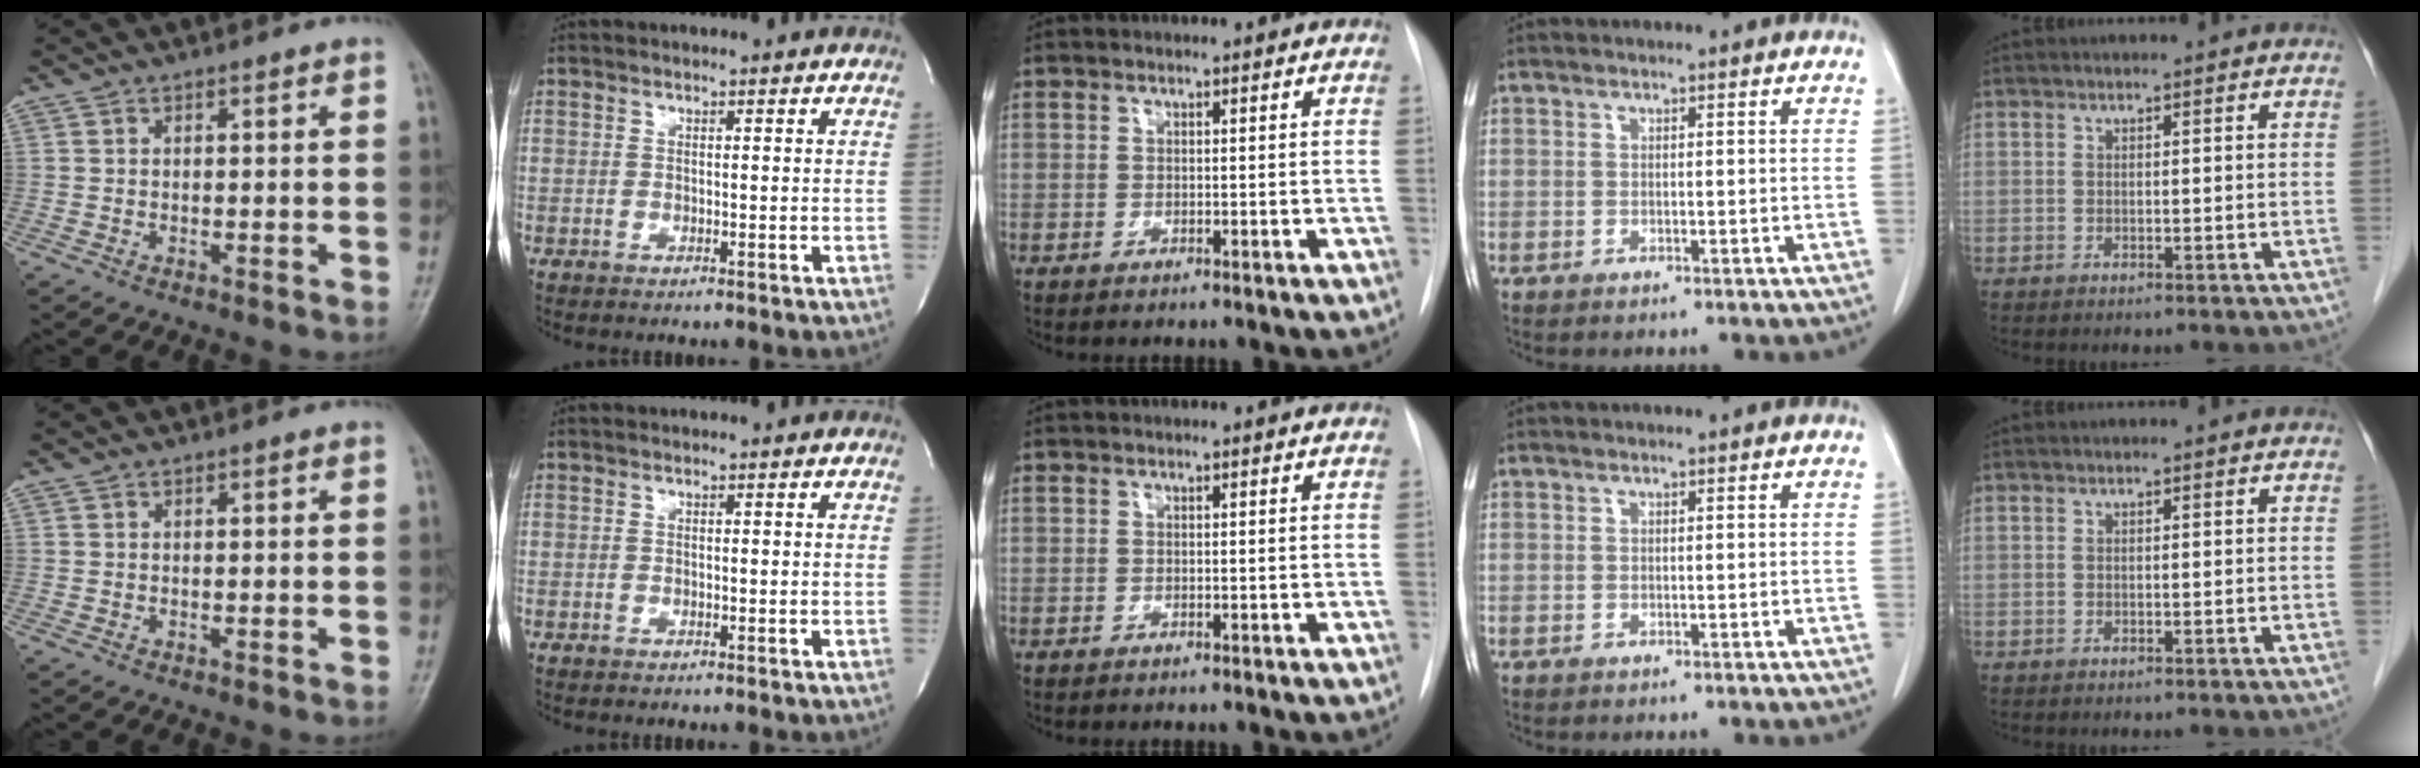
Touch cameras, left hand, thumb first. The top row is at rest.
{}